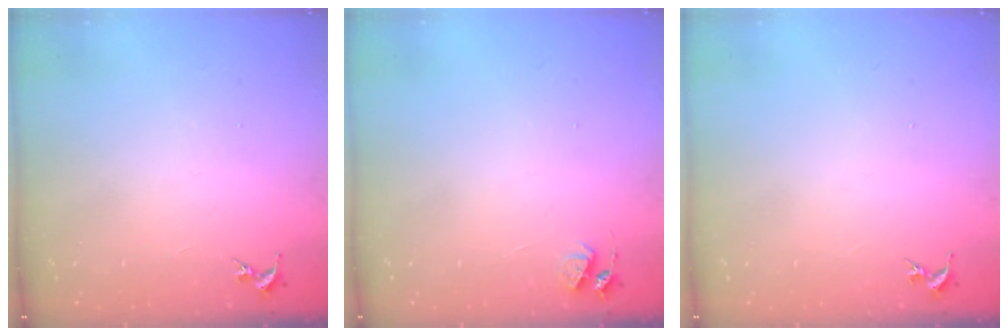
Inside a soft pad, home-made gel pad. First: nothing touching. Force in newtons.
{"total": 4.4, "press": 4.3, "slide": 0.6}
{"total": 0.0}